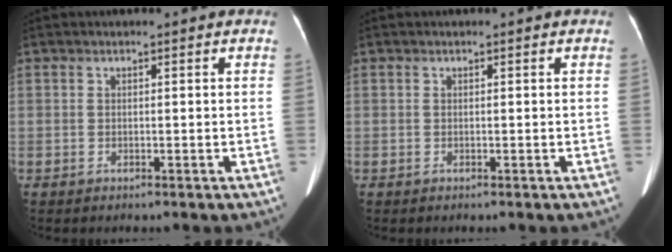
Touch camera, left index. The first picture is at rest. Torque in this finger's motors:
{"motor_torque": [0.00, 0.00, 0.00, 0.00]}